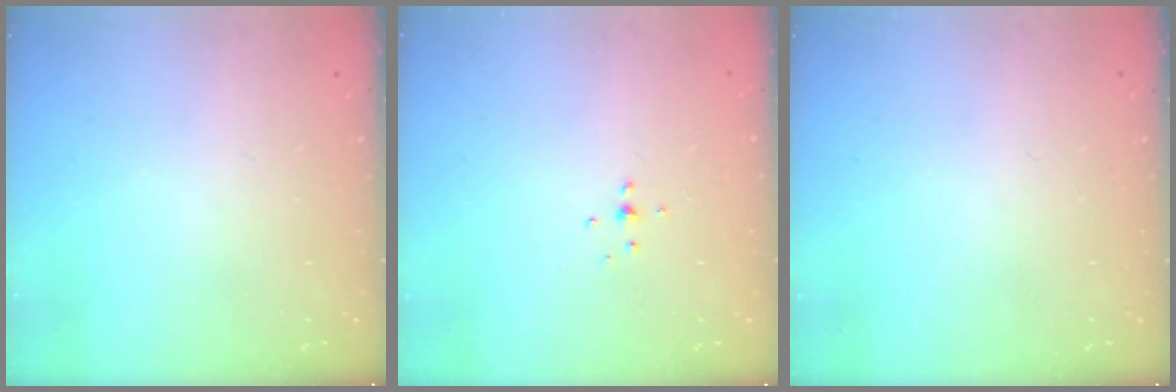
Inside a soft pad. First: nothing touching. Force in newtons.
{"total": 2.8, "press": 2.7, "slide": 0.7}
{"total": 0.0}